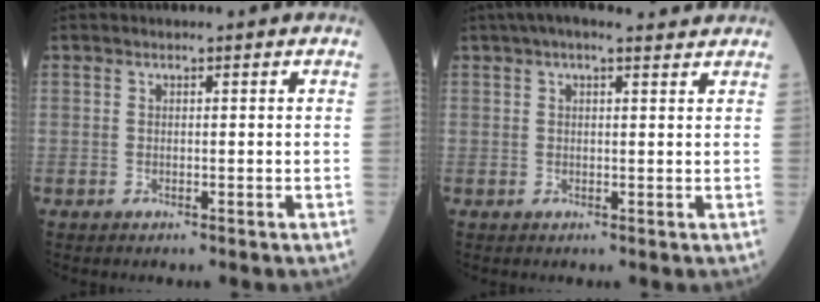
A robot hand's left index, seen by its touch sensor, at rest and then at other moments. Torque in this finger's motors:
{"motor_torque": [0.59, -0.61, 0.08, 0.05]}